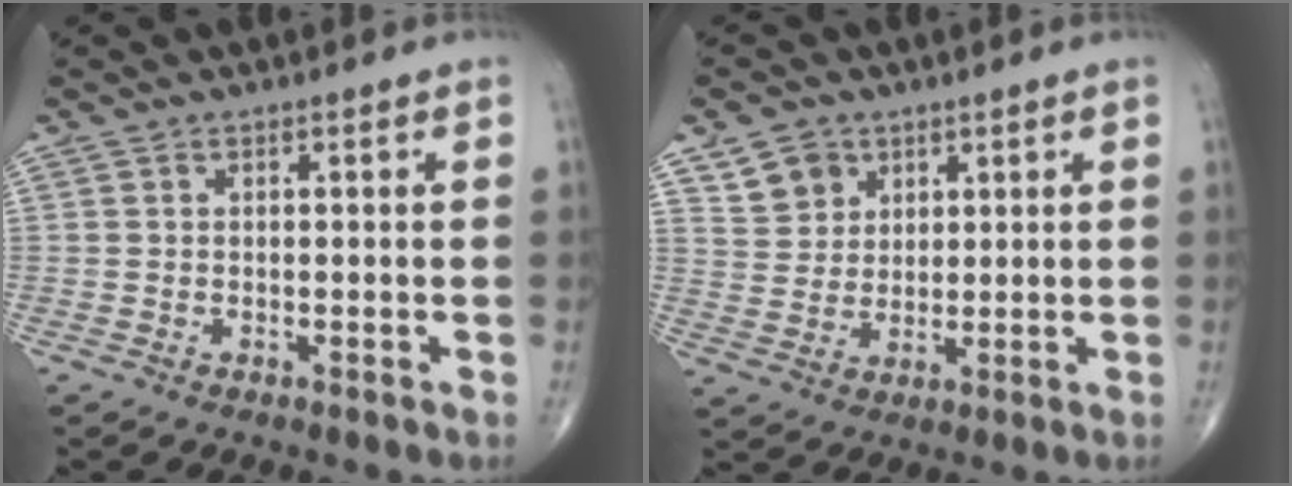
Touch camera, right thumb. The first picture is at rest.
{"total": 6.4, "force": [3.5, 5.1, 1.7], "torque": [-0.008, -0.018, 0.069]}